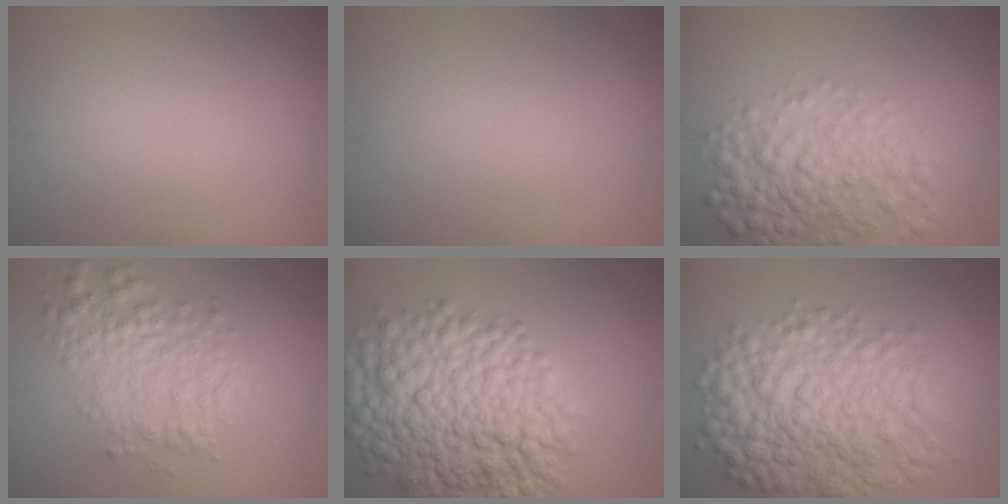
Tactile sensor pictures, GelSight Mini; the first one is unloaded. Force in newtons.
{"total": 0.0}
{"total": 5.3, "press": 5.3, "slide": 0.1}
{"total": 4.2, "press": 4.2, "slide": 0.1}
{"total": 11.0, "press": 11.0, "slide": 0.1}
{"total": 8.7, "press": 8.7, "slide": 0.1}